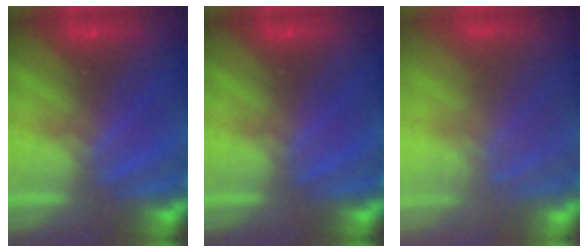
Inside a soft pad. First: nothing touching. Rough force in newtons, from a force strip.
{"total": 0.0}
{"total": 7.3}